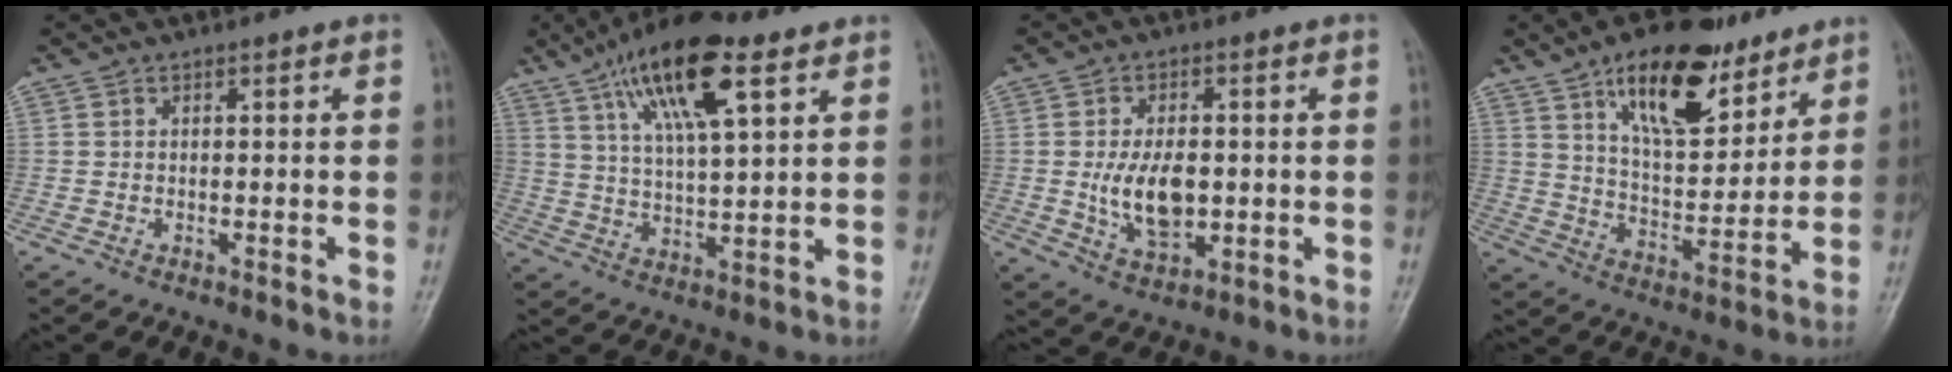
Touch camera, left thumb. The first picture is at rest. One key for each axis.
{"total": 17.0, "fx": 8.8, "fy": 5.6, "fz": 13.4, "tx": -0.217, "ty": -0.013, "tz": 0.155}
{"total": 9.6, "fx": -0.4, "fy": 5.6, "fz": 7.9, "tx": -0.125, "ty": -0.006, "tz": -0.001}
{"total": 18.1, "fx": 10.9, "fy": 8.1, "fz": 12.0, "tx": -0.149, "ty": -0.052, "tz": 0.185}